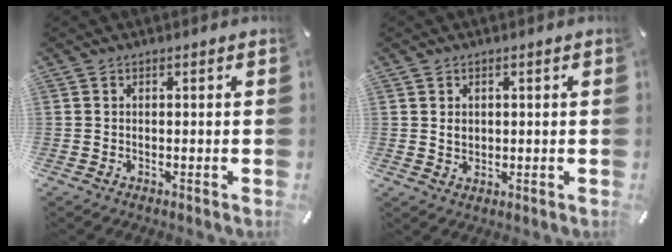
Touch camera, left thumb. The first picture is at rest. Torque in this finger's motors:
{"motor_torque": [0.07, -0.04, 0.04, 0.00, 0.06]}